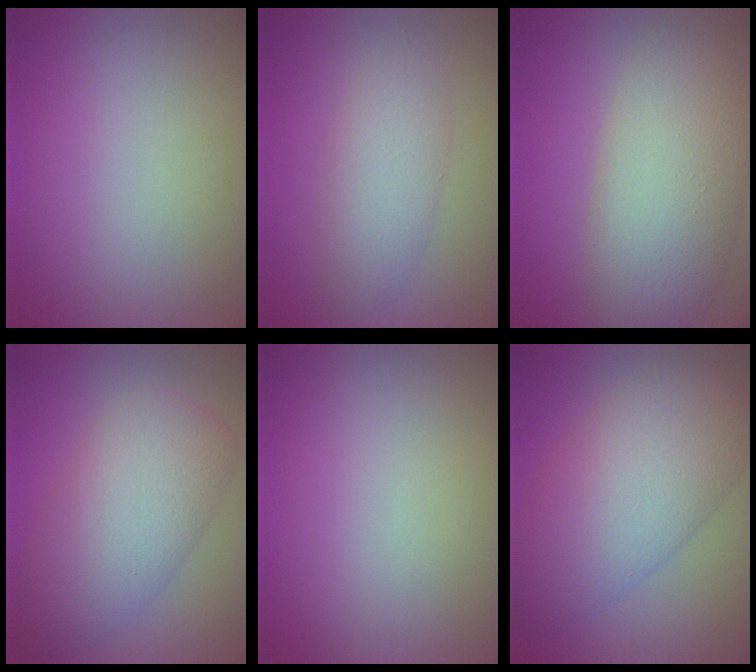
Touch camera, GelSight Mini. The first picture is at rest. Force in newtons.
{"total": 3.5, "press": 3.5, "slide": 0.1}
{"total": 8.1, "press": 8.1, "slide": 0.5}
{"total": 7.1, "press": 7.1, "slide": 0.3}
{"total": 0.0}
{"total": 7.2, "press": 7.2, "slide": 0.3}